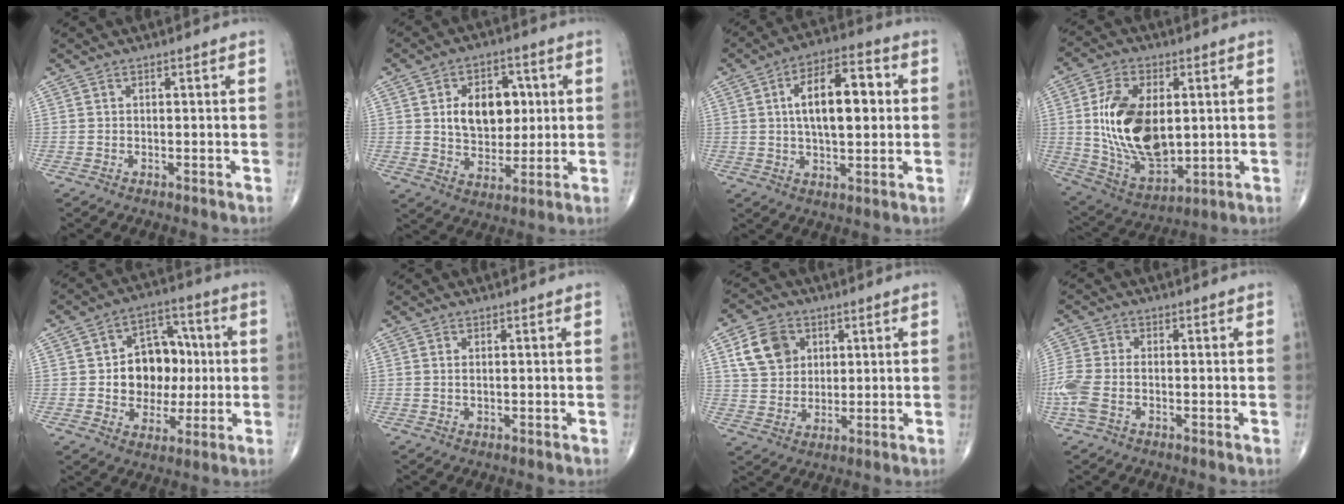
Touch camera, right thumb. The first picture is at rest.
{"total": 12.2, "force": [2.2, 8.4, 8.5], "torque": [-0.089, -0.005, 0.042]}
{"total": 13.9, "force": [2.1, 6.4, 12.2], "torque": [-0.180, 0.012, 0.030]}
{"total": 19.1, "force": [1.8, 11.0, 15.5], "torque": [-0.272, -0.017, 0.049]}
{"total": 13.3, "force": [0.6, 10.2, 8.4], "torque": [-0.070, 0.025, 0.013]}
{"total": 0.5, "force": [0.2, 0.1, 0.4], "torque": [-0.009, -0.002, 0.005]}
{"total": 9.7, "force": [3.6, 7.6, 4.8], "torque": [-0.063, -0.008, 0.069]}
{"total": 7.4, "force": [-2.0, 4.3, 5.6], "torque": [-0.160, 0.006, -0.044]}